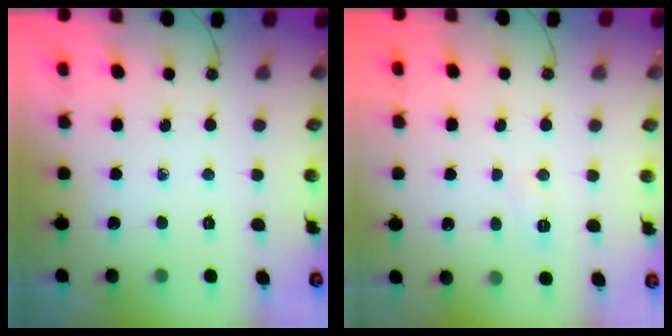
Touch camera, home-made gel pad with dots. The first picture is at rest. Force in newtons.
{"total": 5.5, "press": 5.4, "slide": 0.6}